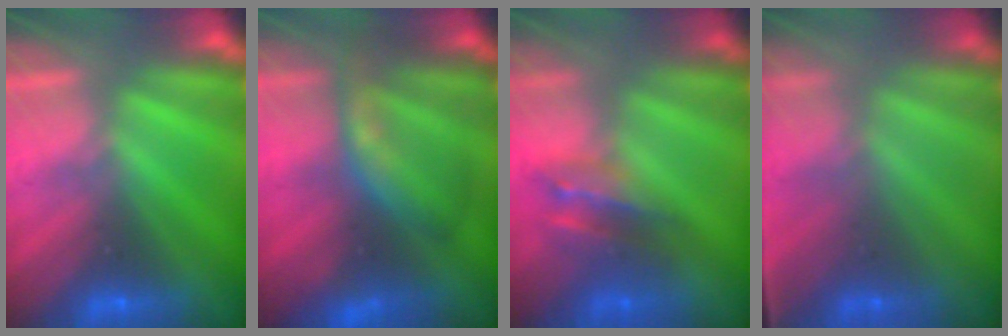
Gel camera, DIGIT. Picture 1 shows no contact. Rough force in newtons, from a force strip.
{"total": 7.7}
{"total": 2.9}
{"total": 1.2}